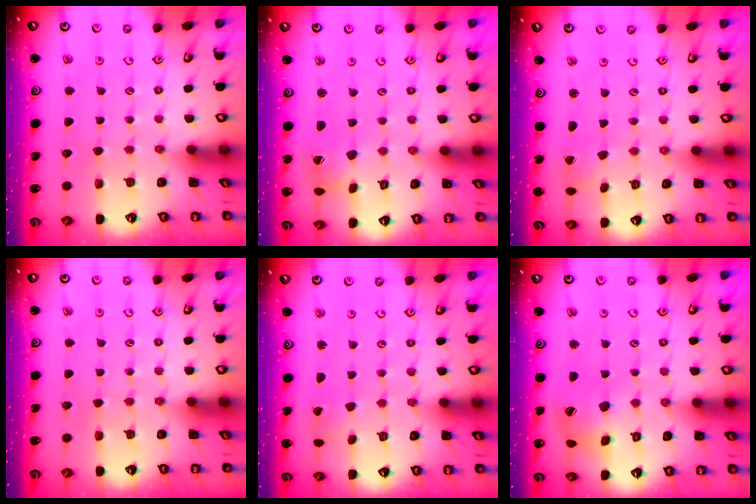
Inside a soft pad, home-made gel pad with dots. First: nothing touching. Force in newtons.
{"total": 6.4, "press": 6.4, "slide": 0.4}
{"total": 0.0}
{"total": 0.0}
{"total": 0.0}
{"total": 11.4, "press": 11.3, "slide": 1.5}